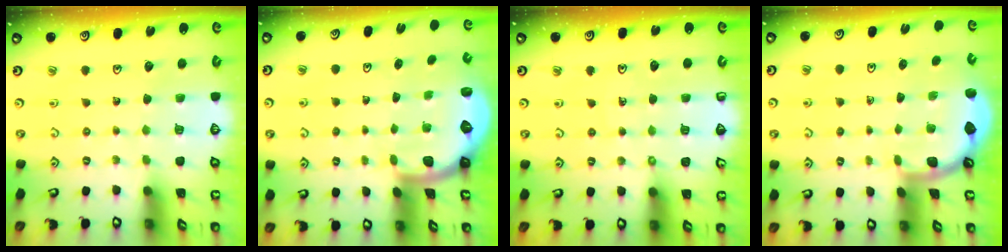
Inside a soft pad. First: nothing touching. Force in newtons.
{"total": 1.6, "press": 1.6, "slide": 0.1}
{"total": 5.3, "press": 5.0, "slide": 1.6}
{"total": 1.8, "press": 1.7, "slide": 0.0}